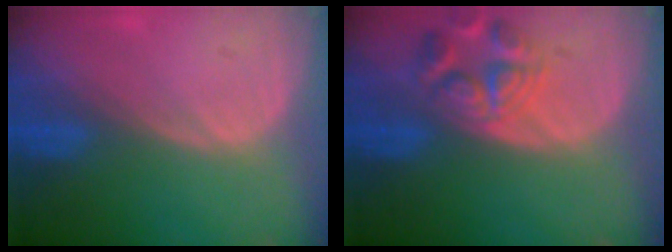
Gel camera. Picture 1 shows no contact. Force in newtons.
{"total": 6.9, "press": 6.3, "slide": 2.8}